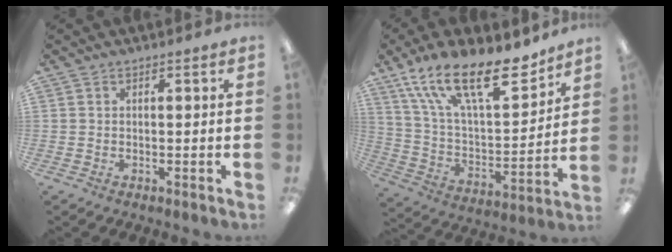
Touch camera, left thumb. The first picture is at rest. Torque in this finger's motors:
{"motor_torque": [0.52, 0.48, 1.51, -1.26, 0.54]}